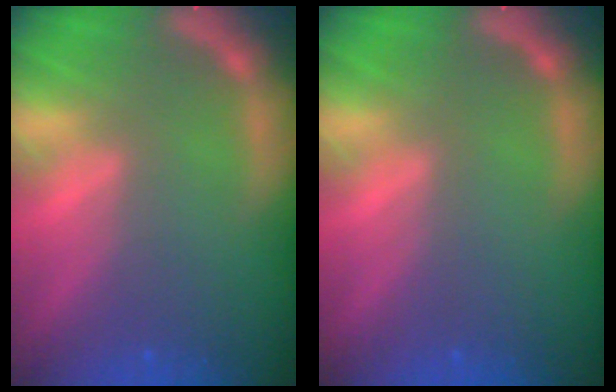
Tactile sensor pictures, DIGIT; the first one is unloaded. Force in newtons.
{"total": 0.0}